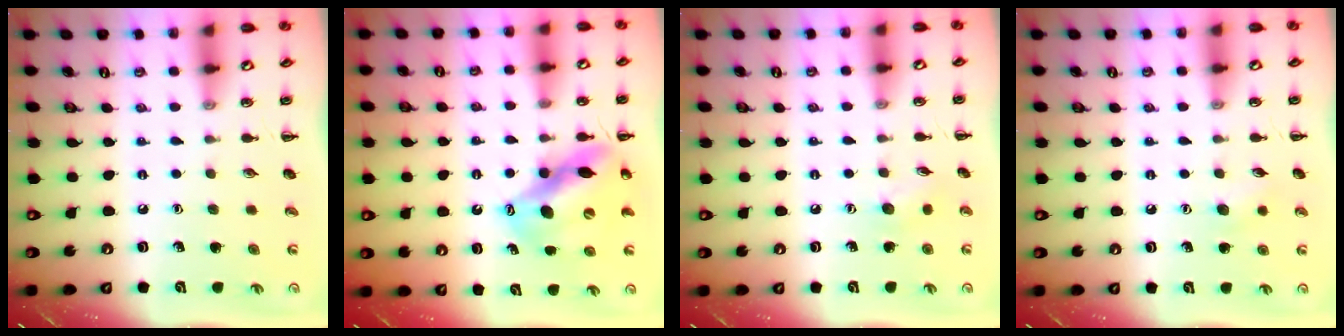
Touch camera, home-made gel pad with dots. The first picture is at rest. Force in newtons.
{"total": 13.6, "press": 13.2, "slide": 3.4}
{"total": 6.1, "press": 6.0, "slide": 1.2}
{"total": 6.1, "press": 6.0, "slide": 1.2}